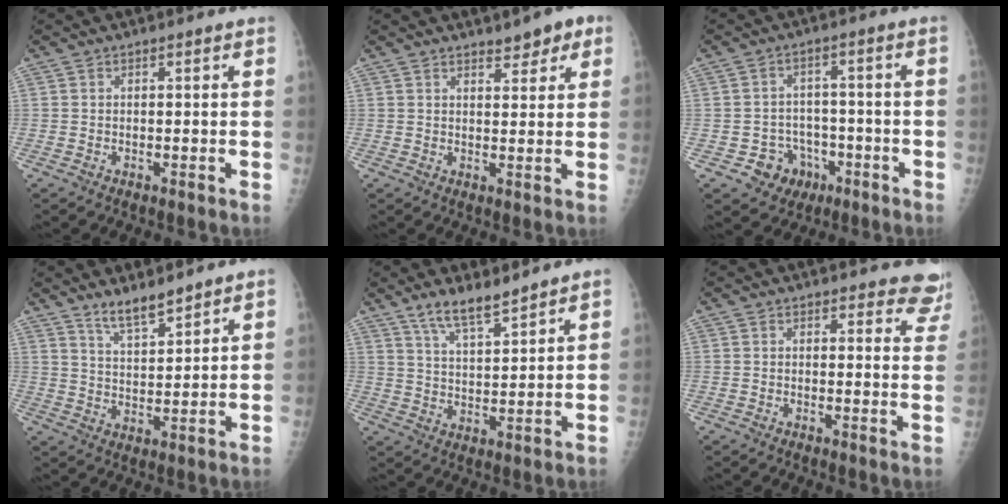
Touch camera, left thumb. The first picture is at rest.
{"total": 4.5, "force": [3.0, 1.9, 2.7], "torque": [-0.015, -0.015, 0.040]}
{"total": 7.2, "force": [-3.3, 6.2, 1.6], "torque": [0.004, 0.027, -0.042]}
{"total": 6.2, "force": [5.3, 1.3, 3.1], "torque": [-0.046, -0.040, 0.100]}
{"total": 7.2, "force": [5.9, 1.4, 3.9], "torque": [-0.065, -0.039, 0.114]}
{"total": 6.7, "force": [6.3, 2.4, 0.4], "torque": [0.046, -0.035, 0.036]}